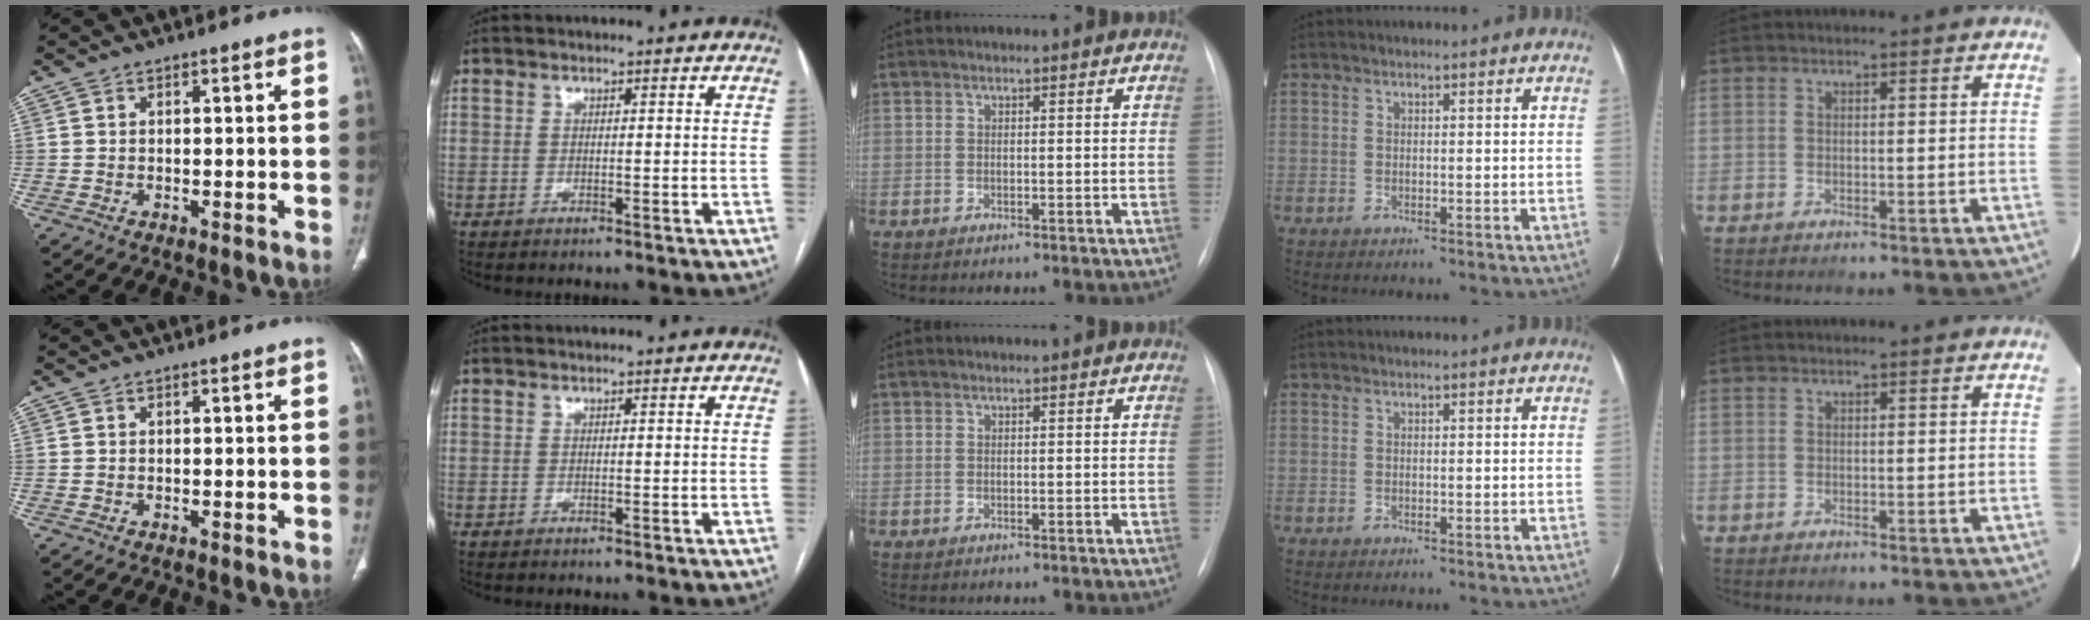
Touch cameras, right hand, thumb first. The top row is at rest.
{}